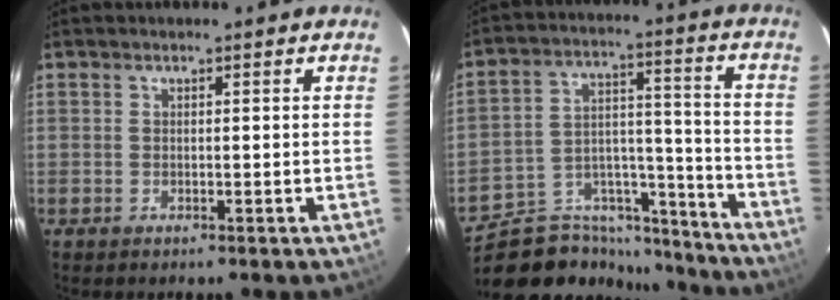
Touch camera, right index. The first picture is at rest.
{"total": 19.7, "force": [-17.0, 8.6, 5.1], "torque": [-0.097, 0.055, -0.249]}